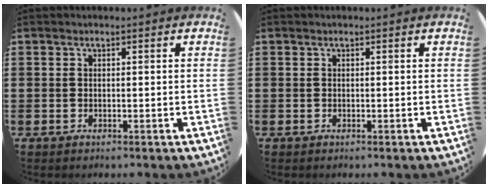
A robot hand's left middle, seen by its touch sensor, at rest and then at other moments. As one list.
[{"total": 0.0}]